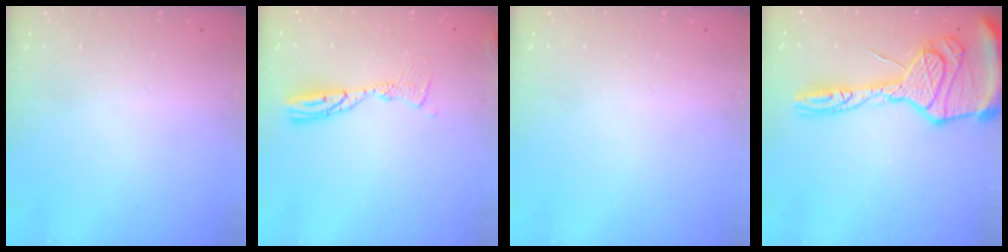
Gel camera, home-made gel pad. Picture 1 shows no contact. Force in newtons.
{"total": 9.7, "press": 9.7, "slide": 0.9}
{"total": 0.0}
{"total": 22.2, "press": 22.1, "slide": 2.0}